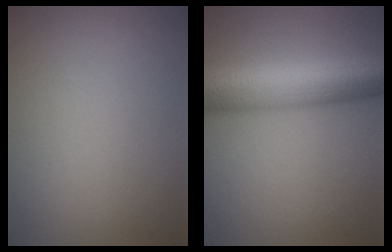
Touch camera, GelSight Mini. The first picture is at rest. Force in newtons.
{"total": 9.4, "press": 9.4, "slide": 0.4}